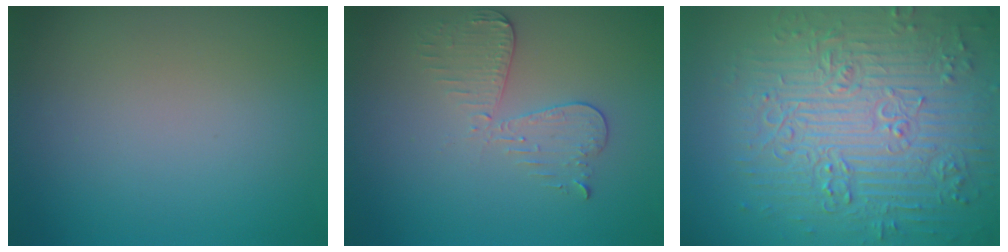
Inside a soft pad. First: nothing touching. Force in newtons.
{"total": 2.9, "press": 2.7, "slide": 1.2}
{"total": 9.3, "press": 6.9, "slide": 6.3}